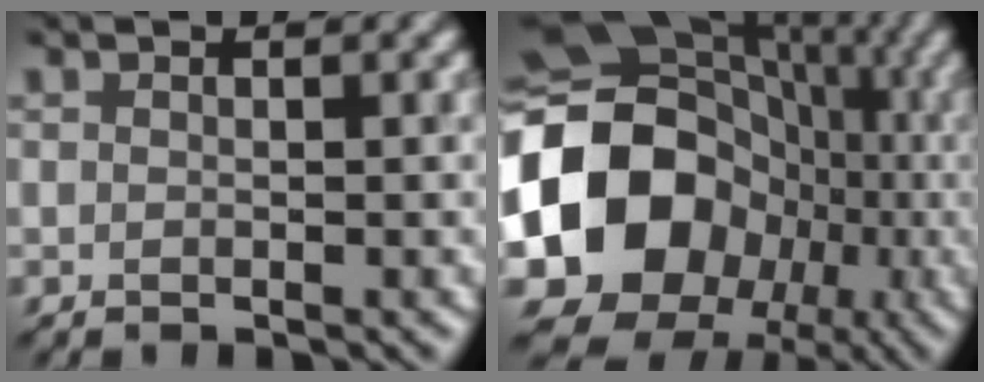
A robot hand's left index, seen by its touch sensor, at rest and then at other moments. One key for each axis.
{"total": 17.9, "fx": -2.7, "fy": 15.0, "fz": 9.2, "tx": -0.204, "ty": -0.011, "tz": -0.056}